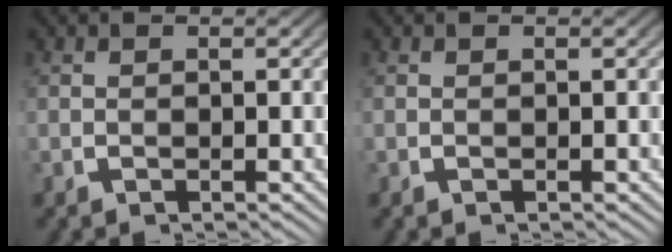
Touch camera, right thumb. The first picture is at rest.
{"total": 0.0}